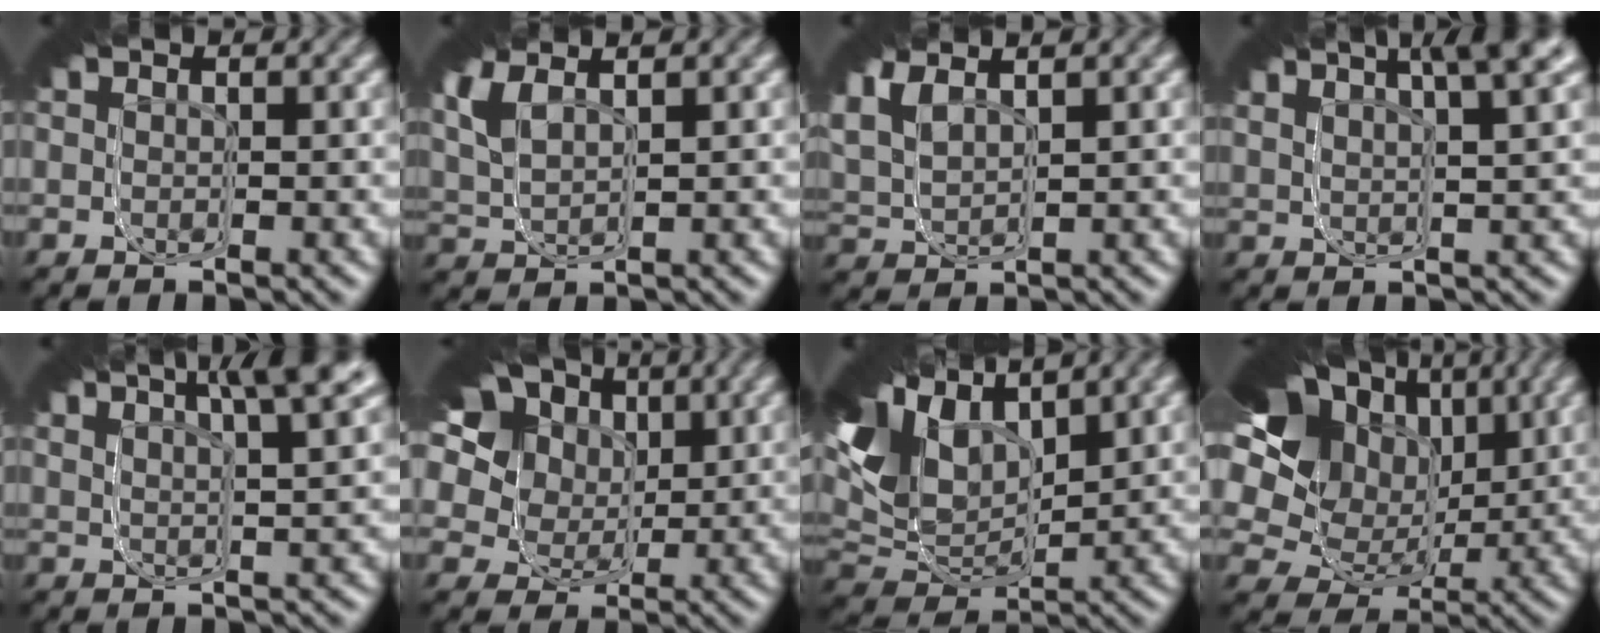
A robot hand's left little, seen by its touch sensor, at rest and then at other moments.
{"total": 4.8, "force": [1.9, 2.9, 3.3], "torque": [-0.084, 0.015, 0.025]}
{"total": 5.3, "force": [2.0, 3.5, 3.4], "torque": [-0.087, 0.010, 0.024]}
{"total": 5.8, "force": [3.0, 2.8, 4.1], "torque": [-0.077, 0.023, 0.036]}
{"total": 6.4, "force": [3.6, 2.7, 4.5], "torque": [-0.075, 0.029, 0.037]}
{"total": 11.8, "force": [2.4, 8.4, 7.9], "torque": [-0.111, 0.018, 0.017]}
{"total": 14.3, "force": [2.7, 8.5, 11.2], "torque": [-0.161, 0.027, 0.025]}
{"total": 17.5, "force": [1.5, 12.1, 12.6], "torque": [-0.181, 0.002, 0.011]}